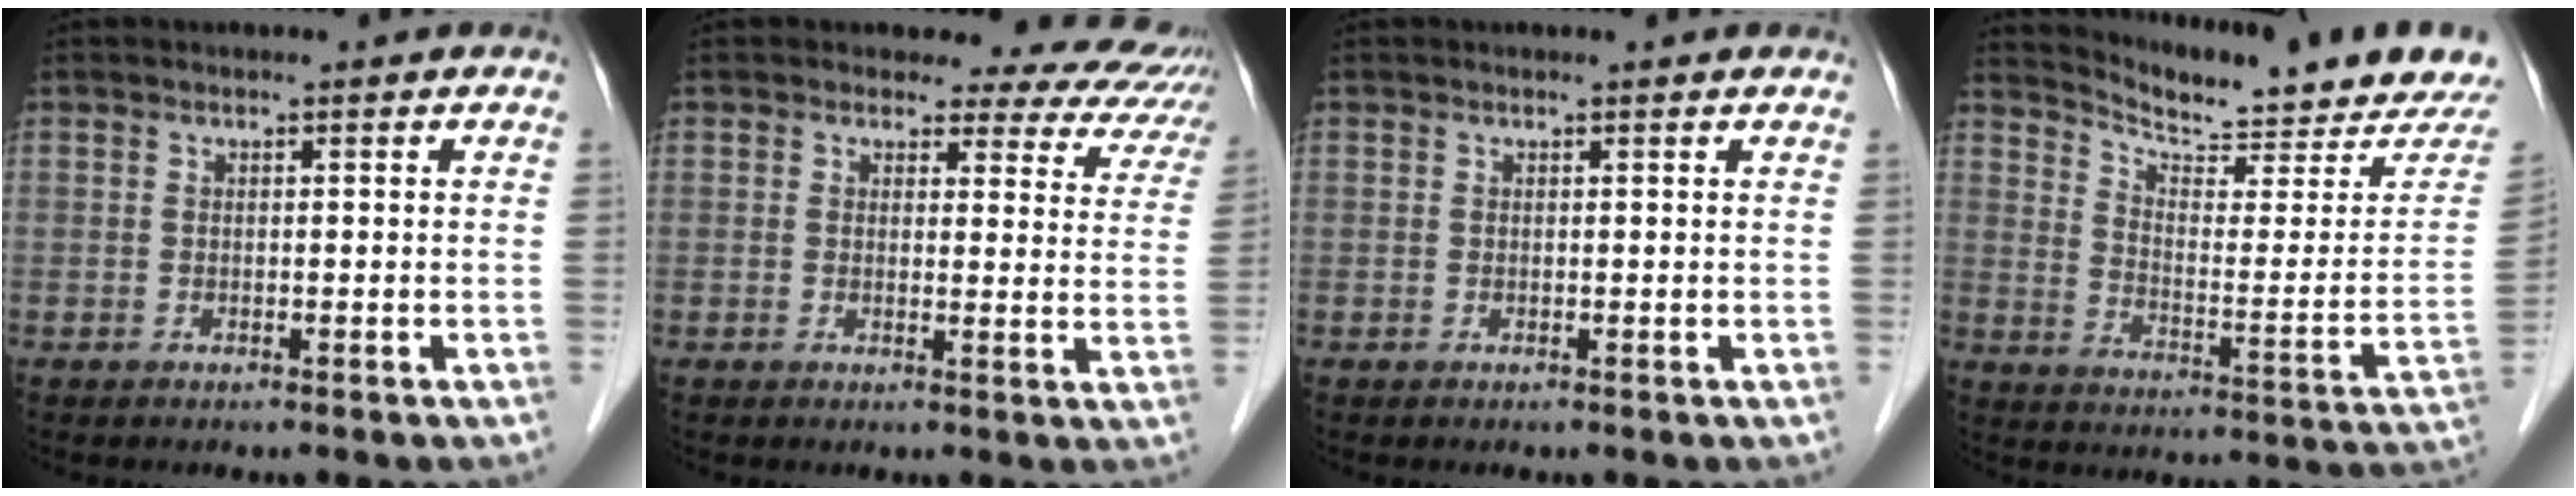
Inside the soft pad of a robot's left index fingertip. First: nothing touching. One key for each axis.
{"total": 10.7, "fx": 8.8, "fy": 5.0, "fz": 3.4, "tx": -0.011, "ty": -0.004, "tz": 0.064}
{"total": 1.2, "fx": 1.2, "fy": 0.2, "fz": 0.3, "tx": -0.013, "ty": 0.007, "tz": 0.012}
{"total": 17.8, "fx": 17.0, "fy": 0.9, "fz": 5.3, "tx": -0.086, "ty": -0.074, "tz": 0.225}